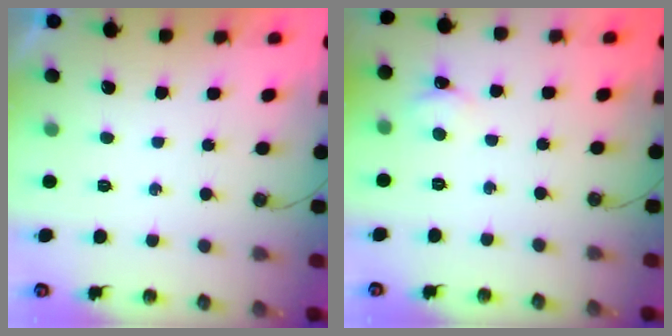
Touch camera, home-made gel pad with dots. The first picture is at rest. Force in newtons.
{"total": 1.7, "press": 1.7, "slide": 0.2}